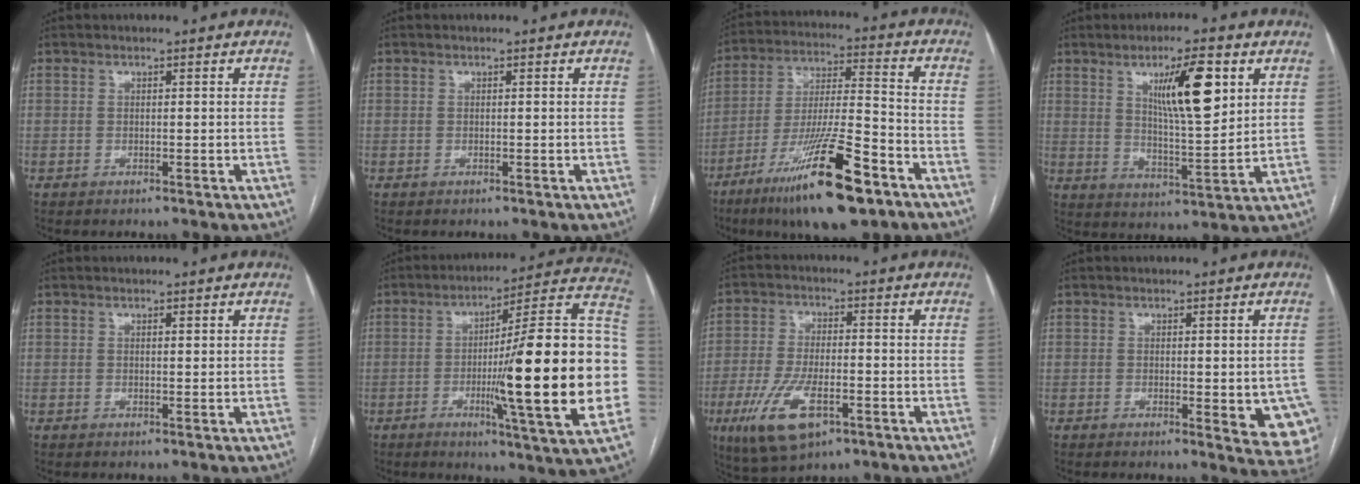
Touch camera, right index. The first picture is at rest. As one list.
[{"total": 0.0}, {"total": 18.8, "force": [-11.2, 2.4, 14.9], "torque": [-0.263, -0.035, -0.194]}, {"total": 11.1, "force": [4.5, 1.8, 10.0], "torque": [-0.166, -0.003, 0.078]}, {"total": 0.6, "force": [0.3, 0.1, 0.5], "torque": [-0.009, -0.001, 0.004]}, {"total": 26.1, "force": [-3.8, 0.8, 25.8], "torque": [-0.303, 0.007, -0.064]}, {"total": 11.0, "force": [-4.8, 4.4, 8.8], "torque": [-0.184, -0.012, -0.080]}, {"total": 8.4, "force": [-1.9, 2.8, 7.7], "torque": [-0.070, -0.013, -0.020]}]